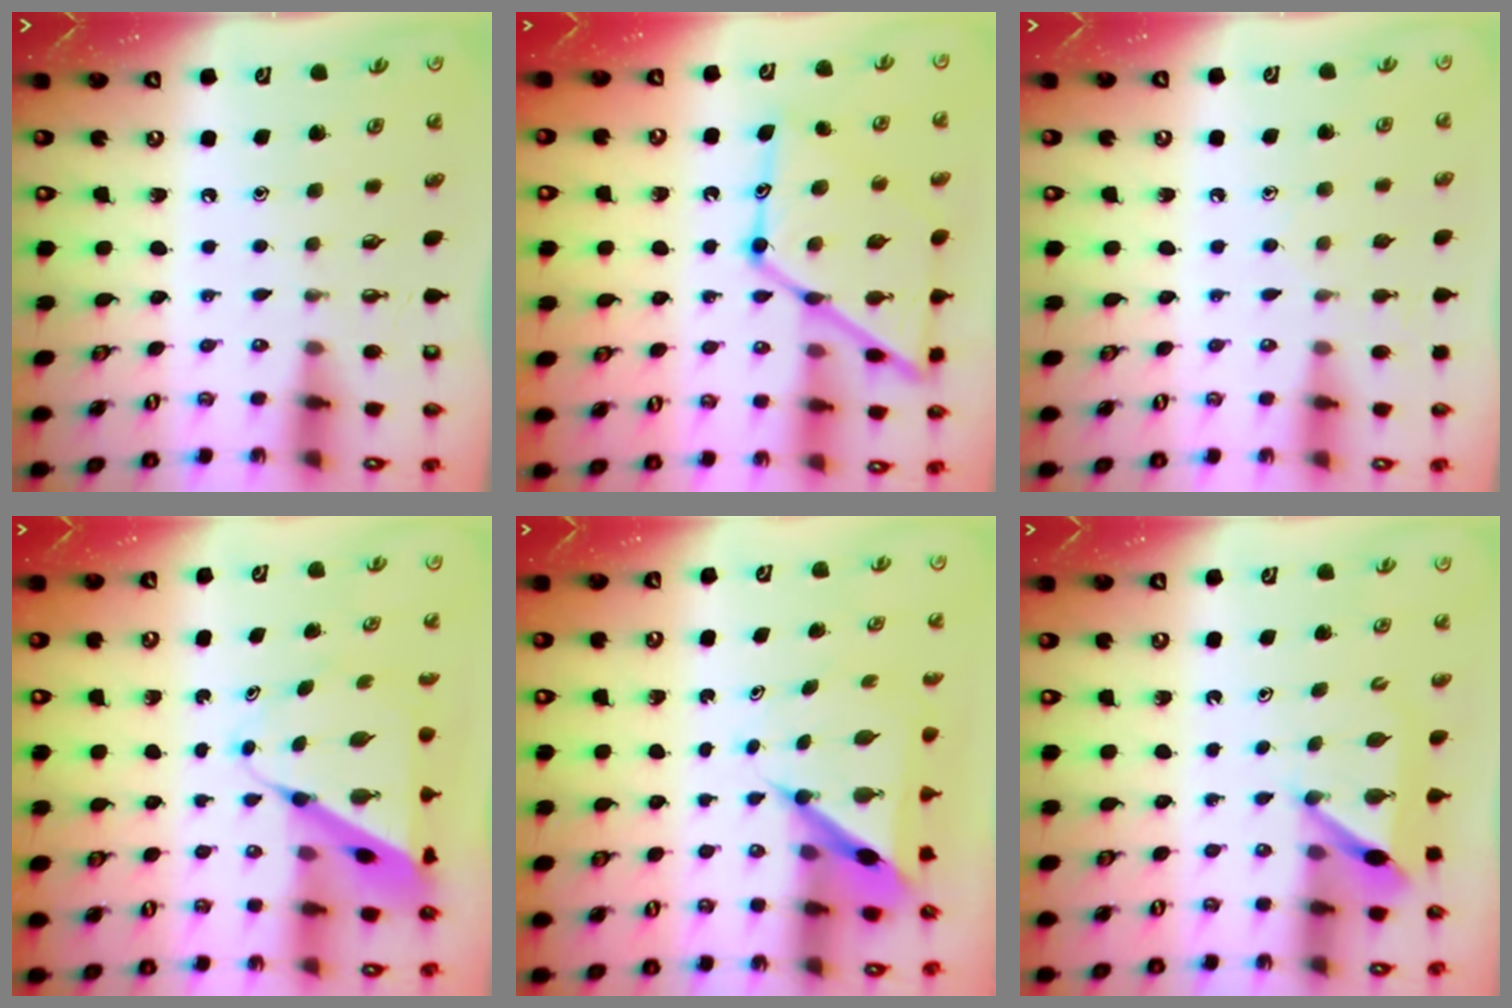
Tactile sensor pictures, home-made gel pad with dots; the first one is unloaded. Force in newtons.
{"total": 19.7, "press": 19.7, "slide": 1.6}
{"total": 3.8, "press": 3.8, "slide": 0.4}
{"total": 8.9, "press": 8.9, "slide": 0.6}
{"total": 7.1, "press": 7.1, "slide": 0.6}
{"total": 5.8, "press": 5.8, "slide": 0.4}